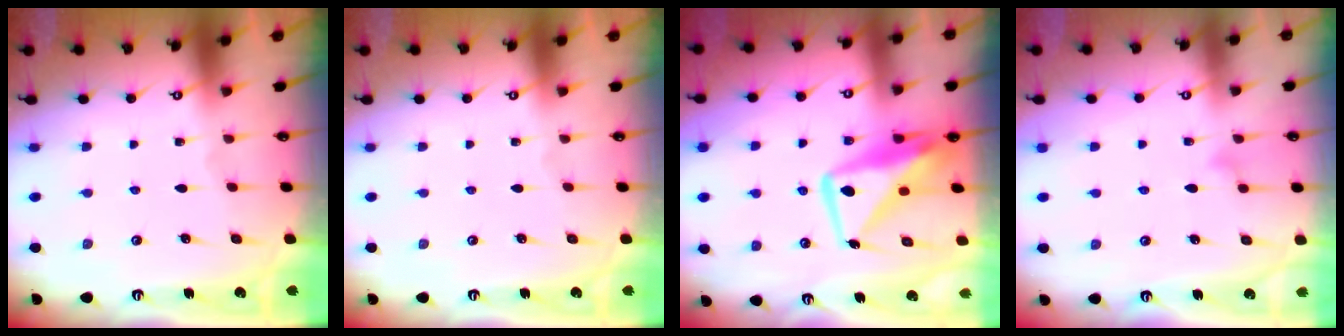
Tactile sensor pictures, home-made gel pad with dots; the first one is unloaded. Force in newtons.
{"total": 0.0}
{"total": 13.1, "press": 13.1, "slide": 1.2}
{"total": 6.9, "press": 6.9, "slide": 0.4}